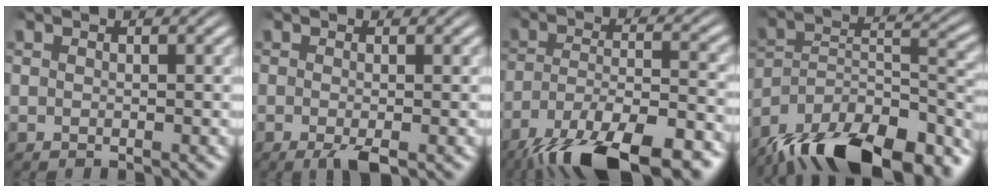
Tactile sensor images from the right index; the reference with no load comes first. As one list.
[{"total": 2.0, "force": [-1.1, 0.7, 1.5], "torque": [-0.030, -0.008, -0.016]}, {"total": 12.3, "force": [-7.5, 4.8, 8.5], "torque": [-0.144, -0.039, -0.091]}, {"total": 14.3, "force": [-9.0, 6.7, 9.0], "torque": [-0.147, -0.048, -0.116]}]